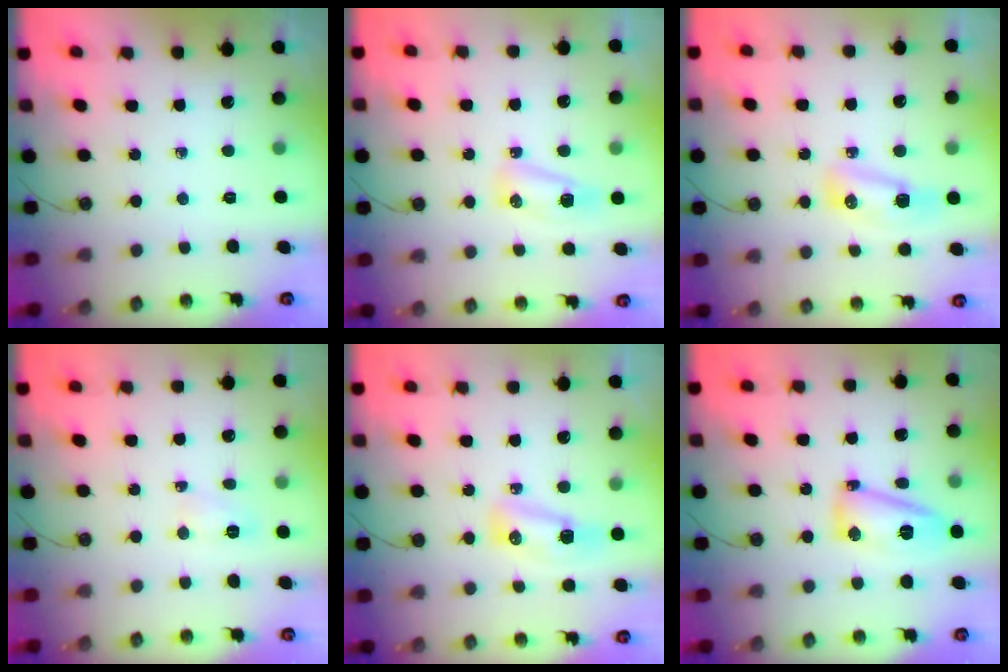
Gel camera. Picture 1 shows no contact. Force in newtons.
{"total": 6.1, "press": 6.1, "slide": 0.7}
{"total": 8.0, "press": 7.9, "slide": 1.1}
{"total": 3.5, "press": 3.5, "slide": 0.5}
{"total": 8.6, "press": 8.3, "slide": 2.2}
{"total": 11.4, "press": 11.1, "slide": 2.3}